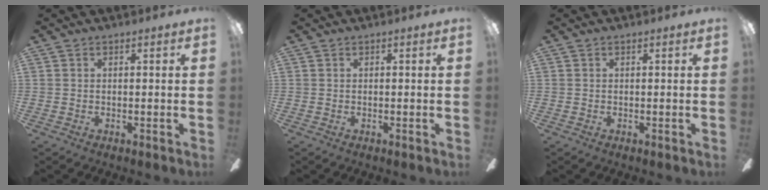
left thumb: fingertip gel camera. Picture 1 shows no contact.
{"total": 0.0}
{"total": 0.0}